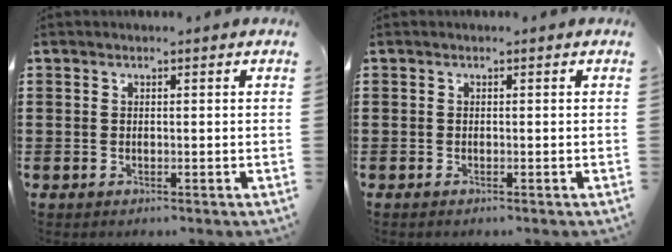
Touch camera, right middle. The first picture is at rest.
{"total": 0.0}